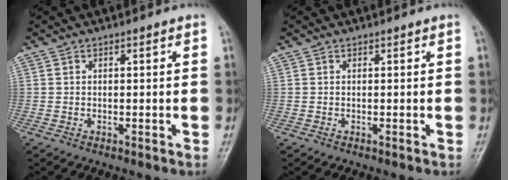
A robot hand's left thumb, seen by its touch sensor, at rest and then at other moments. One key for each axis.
{"total": 0.0}